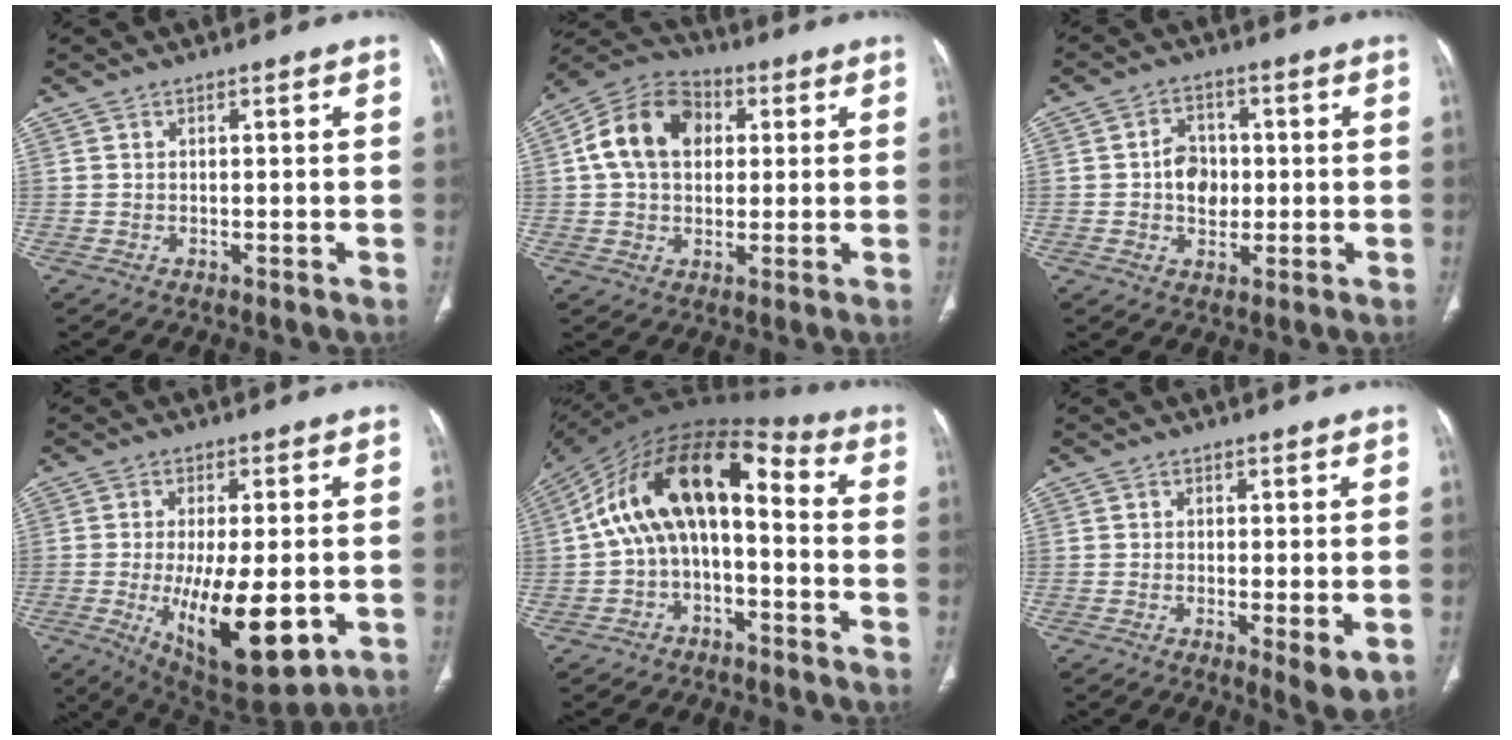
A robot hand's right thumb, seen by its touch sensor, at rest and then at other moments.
{"total": 14.0, "force": [2.8, 10.2, 9.2], "torque": [-0.146, 0.020, 0.038]}
{"total": 6.7, "force": [-0.1, 5.2, 4.2], "torque": [-0.041, 0.009, -0.003]}
{"total": 17.3, "force": [-3.8, 6.7, 15.5], "torque": [-0.255, -0.021, -0.040]}
{"total": 16.9, "force": [-0.5, 9.3, 14.2], "torque": [-0.236, 0.073, -0.019]}
{"total": 5.5, "force": [-1.4, 1.5, 5.1], "torque": [-0.081, -0.016, -0.020]}